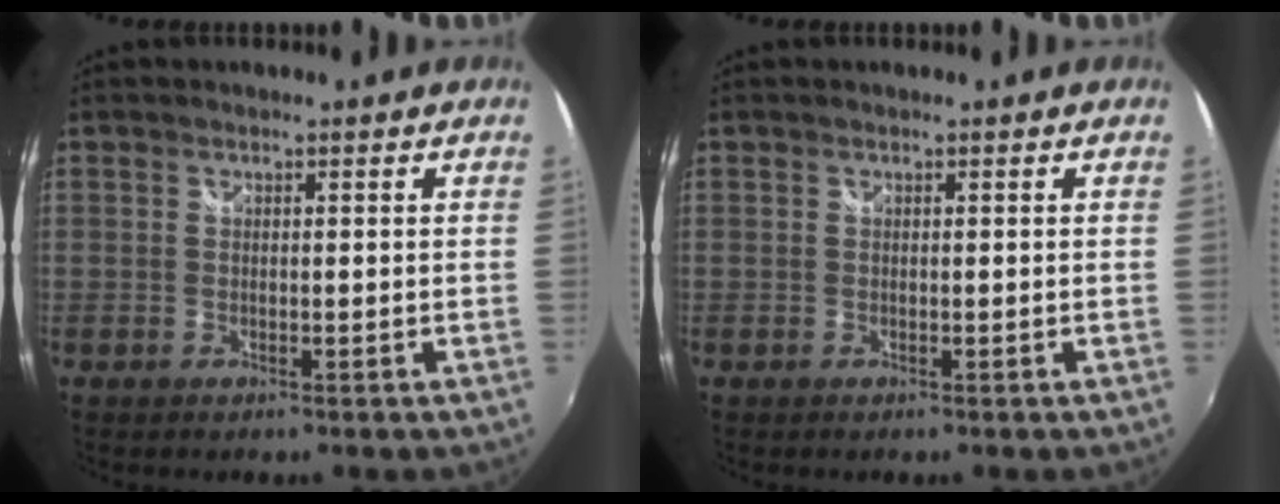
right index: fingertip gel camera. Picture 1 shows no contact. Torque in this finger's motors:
{"motor_torque": [0.00, 0.00, 0.00, 0.00]}